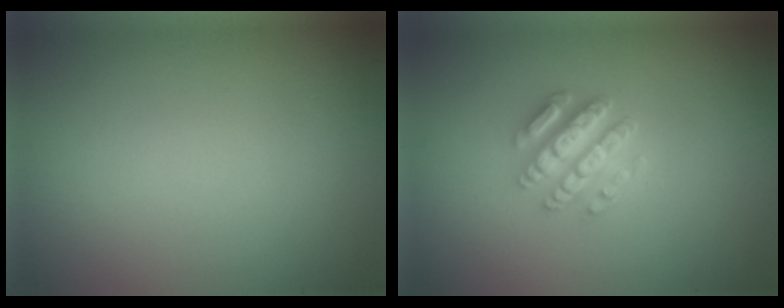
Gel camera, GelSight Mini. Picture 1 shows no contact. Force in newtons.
{"total": 3.8, "press": 3.2, "slide": 2.0}